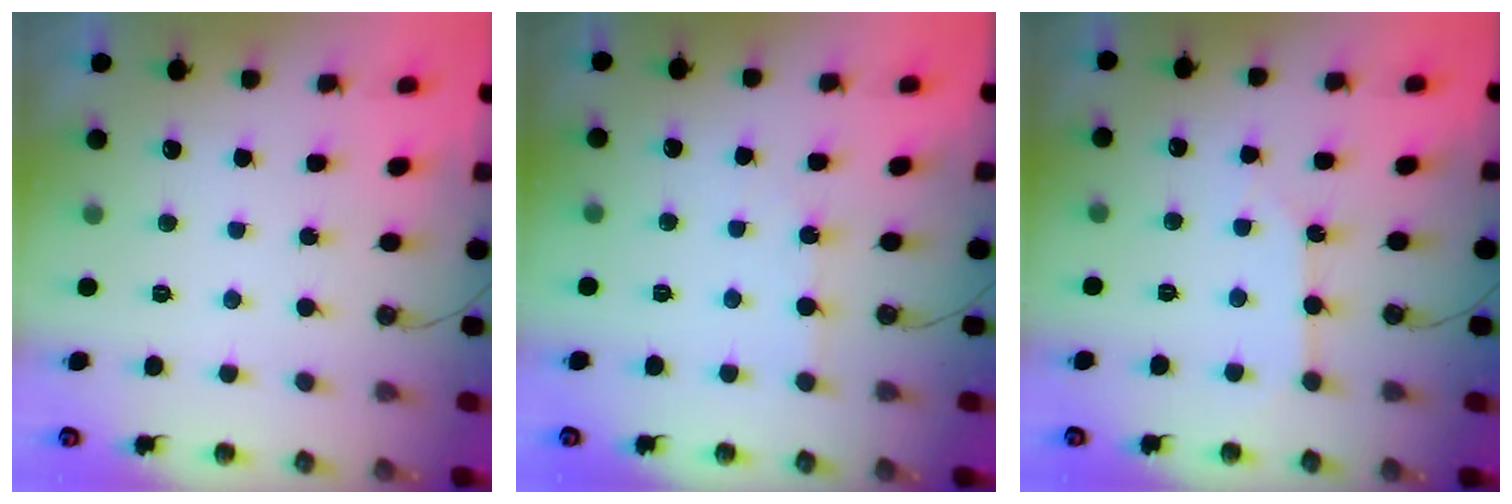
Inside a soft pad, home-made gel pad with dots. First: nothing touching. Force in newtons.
{"total": 2.7, "press": 2.7, "slide": 0.4}
{"total": 2.1, "press": 2.1, "slide": 0.3}